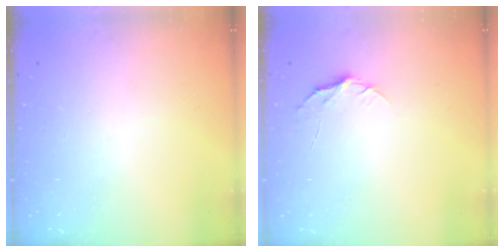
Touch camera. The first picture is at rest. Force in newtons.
{"total": 5.0, "press": 5.0, "slide": 0.6}